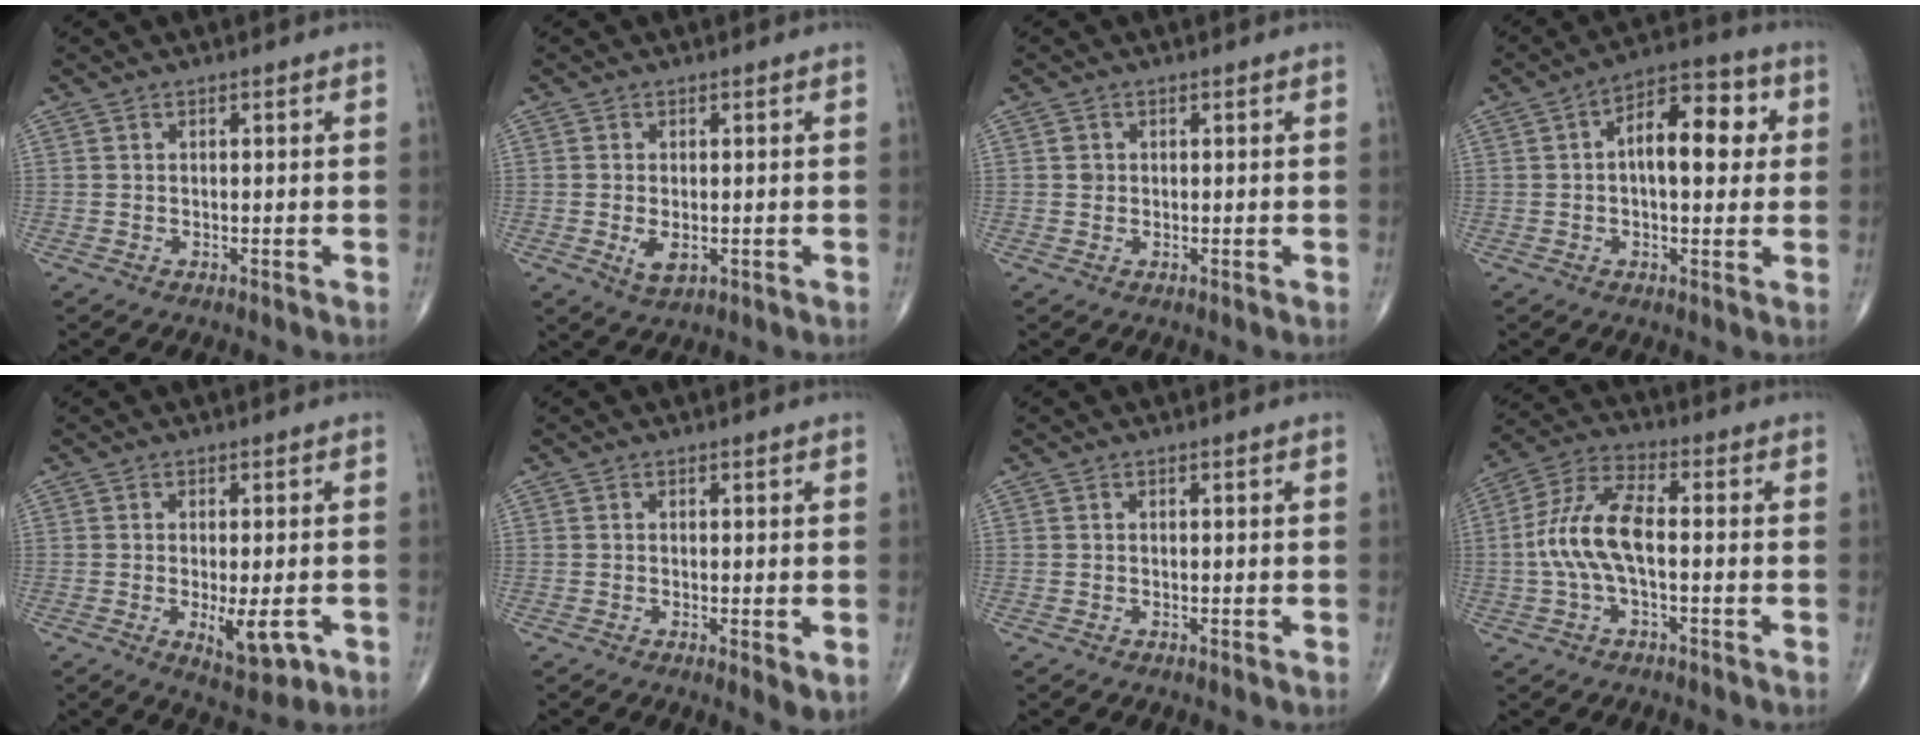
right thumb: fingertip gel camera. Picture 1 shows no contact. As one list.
[{"total": 3.2, "force": [-0.6, 1.7, 2.7], "torque": [-0.048, -0.008, -0.005]}, {"total": 1.0, "force": [0.2, 0.9, 0.3], "torque": [-0.001, 0.001, 0.003]}, {"total": 12.2, "force": [1.8, 6.1, 10.4], "torque": [-0.132, 0.022, 0.018]}, {"total": 7.1, "force": [-2.1, 2.5, 6.3], "torque": [-0.088, -0.014, -0.023]}, {"total": 2.9, "force": [-0.4, 0.7, 2.8], "torque": [-0.049, -0.012, -0.009]}, {"total": 0.0}, {"total": 10.6, "force": [-1.0, 4.3, 9.6], "torque": [-0.216, 0.035, -0.024]}]